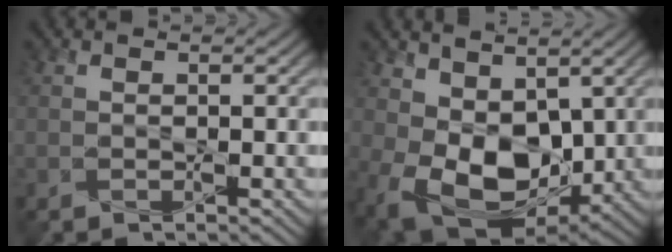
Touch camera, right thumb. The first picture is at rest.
{"total": 11.8, "force": [1.1, 7.9, 8.7], "torque": [-0.196, -0.026, 0.020]}